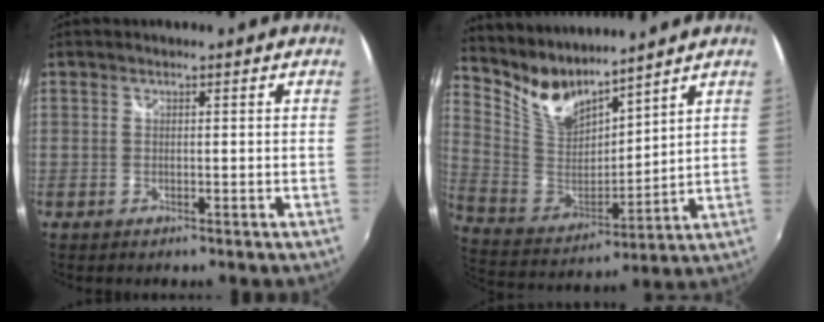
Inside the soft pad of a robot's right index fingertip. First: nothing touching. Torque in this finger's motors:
{"motor_torque": [-0.18, 0.59, 0.03, 0.02]}